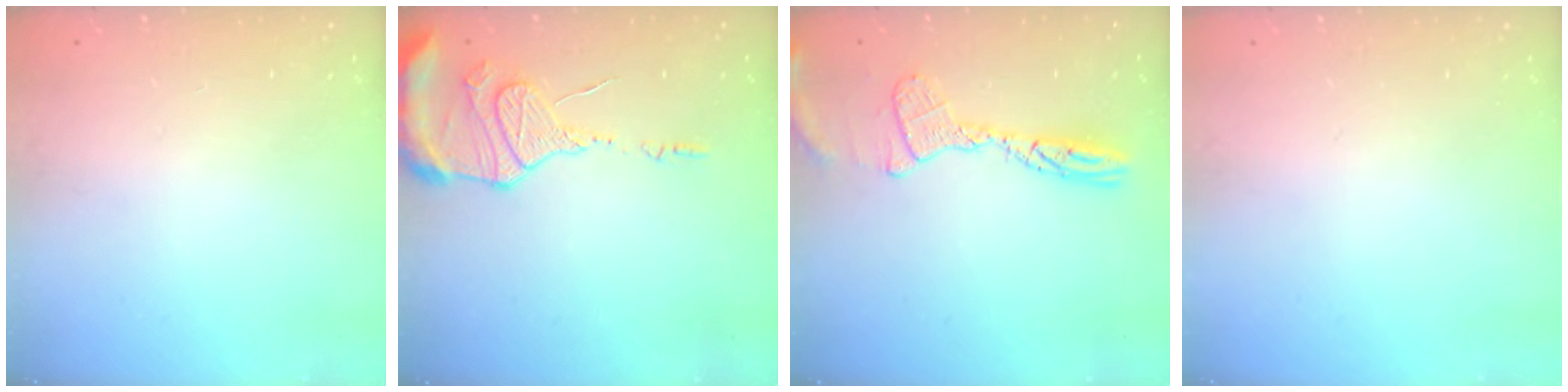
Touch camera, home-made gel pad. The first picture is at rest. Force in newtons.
{"total": 13.5, "press": 13.4, "slide": 1.7}
{"total": 12.1, "press": 12.0, "slide": 0.9}
{"total": 0.0}